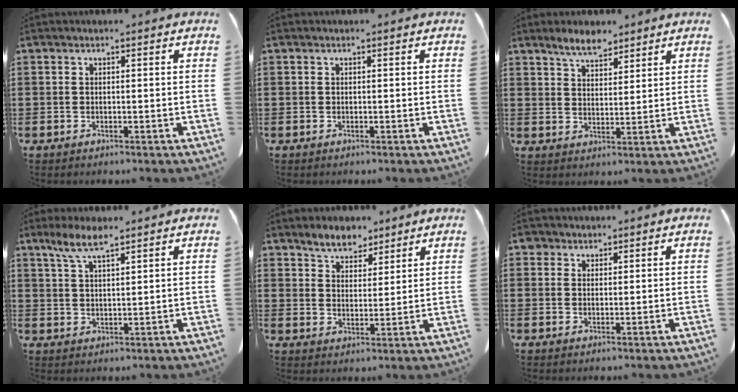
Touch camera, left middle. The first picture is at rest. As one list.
[{"total": 0.0}, {"total": 4.9, "force": [4.3, 1.7, 1.8], "torque": [-0.048, -0.006, 0.080]}, {"total": 5.3, "force": [3.6, 0.9, 3.8], "torque": [-0.083, -0.003, 0.064]}, {"total": 5.2, "force": [4.6, 2.2, 1.0], "torque": [-0.038, -0.006, 0.088]}, {"total": 2.1, "force": [1.7, 1.2, 0.2], "torque": [-0.011, 0.004, 0.034]}]